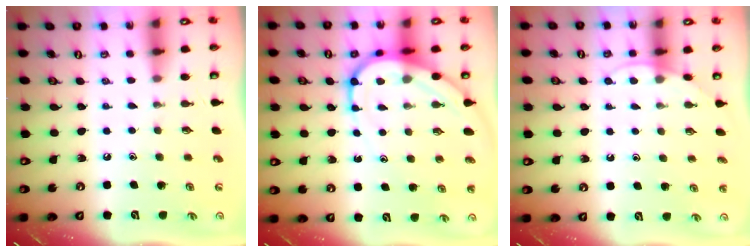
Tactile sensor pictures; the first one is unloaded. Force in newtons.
{"total": 10.9, "press": 10.8, "slide": 1.0}
{"total": 5.1, "press": 5.1, "slide": 0.5}